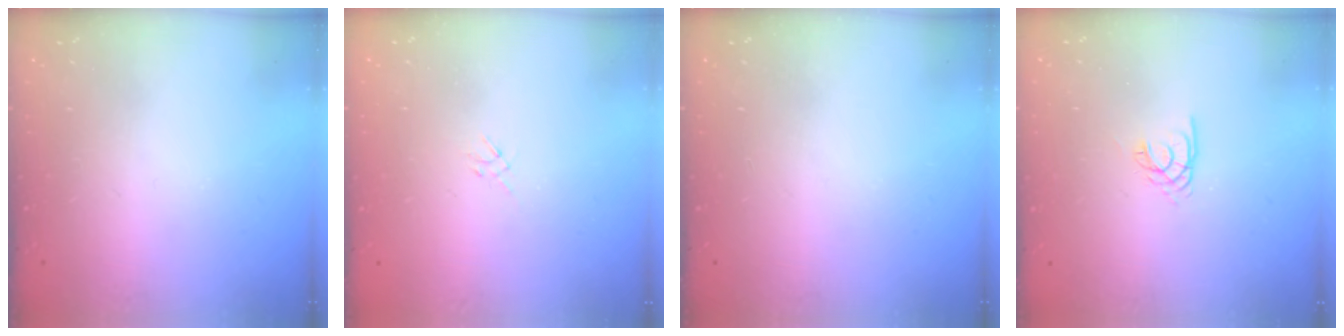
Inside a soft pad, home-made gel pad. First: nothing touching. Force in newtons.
{"total": 1.3, "press": 1.2, "slide": 0.5}
{"total": 0.0}
{"total": 2.2, "press": 2.2, "slide": 0.3}